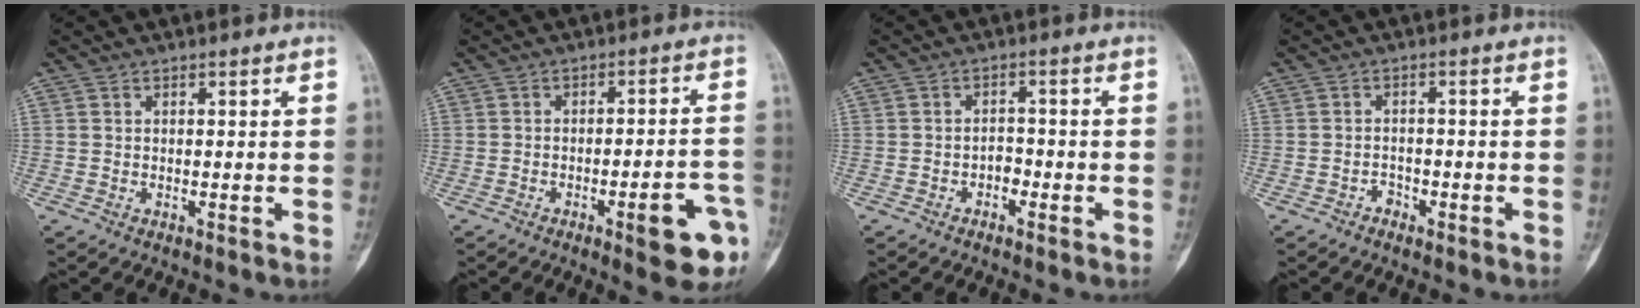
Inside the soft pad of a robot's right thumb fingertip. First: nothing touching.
{"total": 10.4, "force": [-4.8, 2.7, 8.8], "torque": [-0.095, 0.032, -0.055]}
{"total": 2.3, "force": [-1.2, 1.5, 1.2], "torque": [-0.004, 0.015, -0.024]}
{"total": 1.7, "force": [-1.2, 1.2, 0.4], "torque": [-0.002, 0.009, -0.023]}